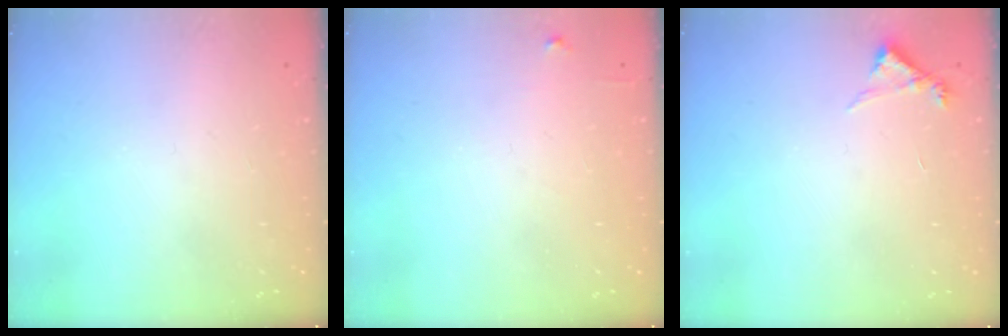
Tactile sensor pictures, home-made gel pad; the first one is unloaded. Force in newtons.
{"total": 4.8, "press": 4.8, "slide": 0.7}
{"total": 5.0, "press": 5.0, "slide": 0.5}